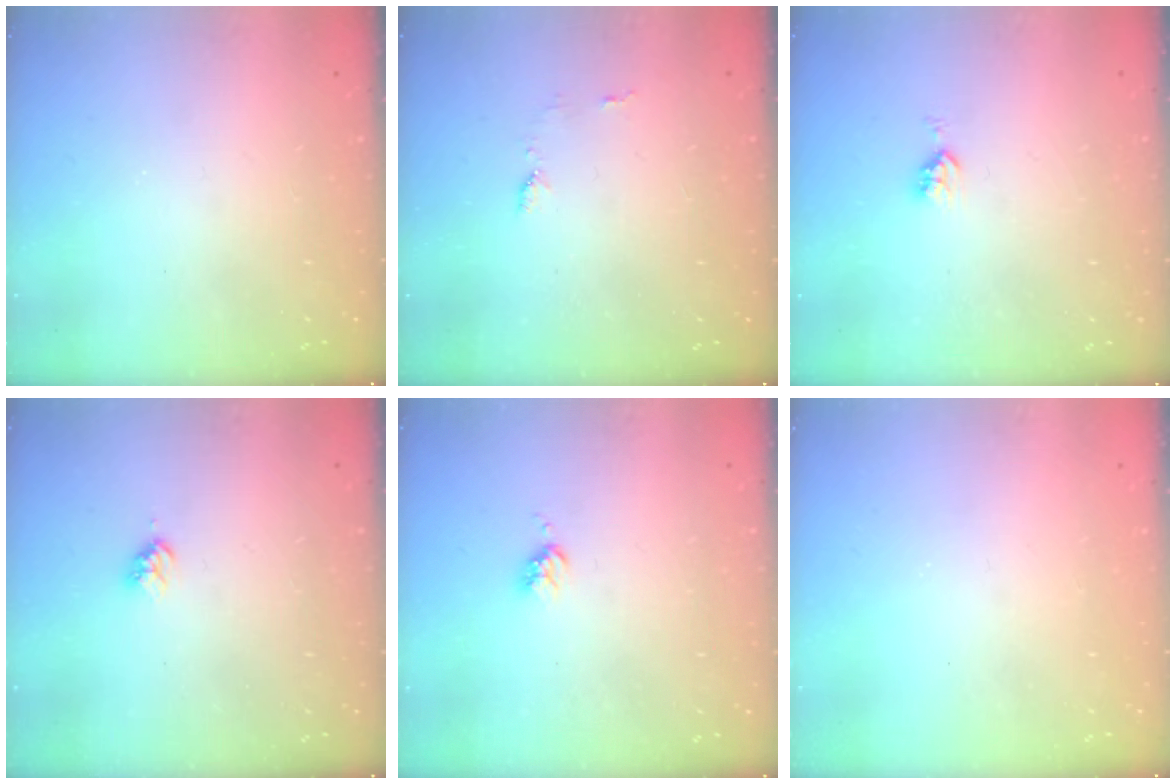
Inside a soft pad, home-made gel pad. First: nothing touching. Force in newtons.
{"total": 4.8, "press": 4.8, "slide": 0.5}
{"total": 3.3, "press": 3.3, "slide": 0.6}
{"total": 2.9, "press": 2.9, "slide": 0.4}
{"total": 3.6, "press": 3.6, "slide": 0.5}
{"total": 0.0}